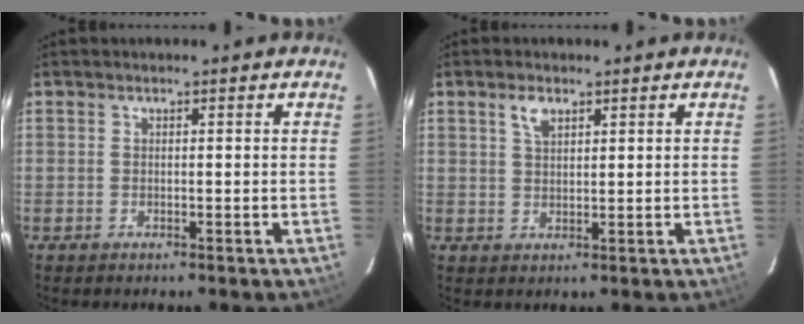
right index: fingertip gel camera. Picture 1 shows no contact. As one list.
[{"total": 3.0, "force": [1.7, 1.5, 2.0], "torque": [-0.036, 0.007, 0.033]}]